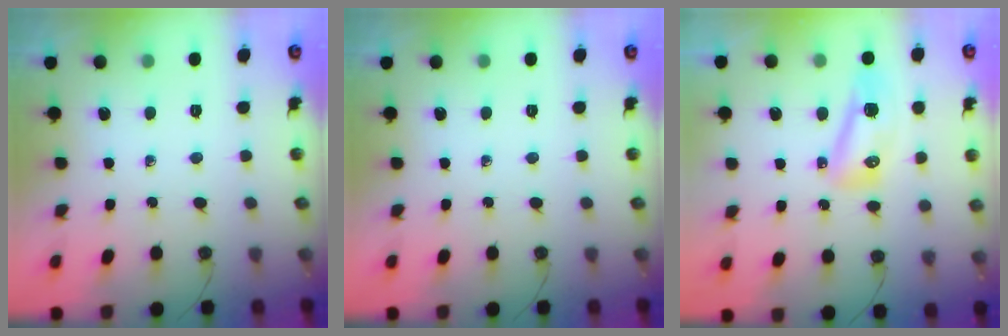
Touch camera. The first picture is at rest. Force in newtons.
{"total": 0.0}
{"total": 8.4, "press": 8.2, "slide": 1.8}